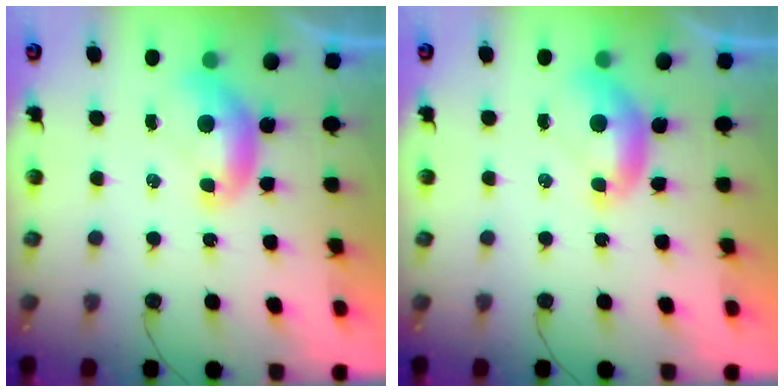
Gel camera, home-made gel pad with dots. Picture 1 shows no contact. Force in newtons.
{"total": 0.8, "press": 0.6, "slide": 0.5}